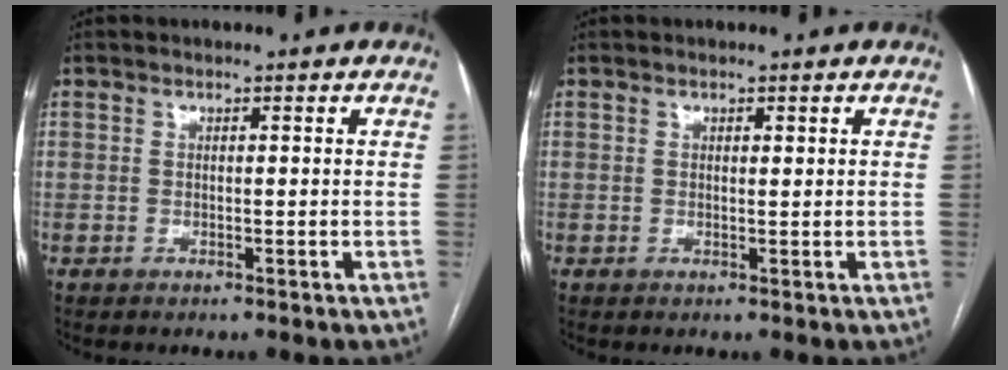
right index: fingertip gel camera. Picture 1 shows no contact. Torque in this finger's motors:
{"motor_torque": [-0.03, 0.23, -0.01, 0.00]}